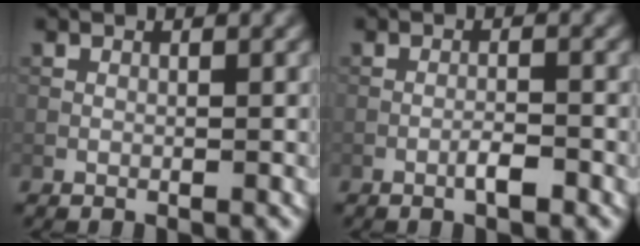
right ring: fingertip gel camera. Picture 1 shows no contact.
{"total": 1.6, "force": [-0.9, 0.2, 1.3], "torque": [-0.021, 0.005, -0.019]}